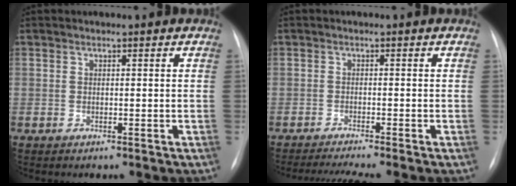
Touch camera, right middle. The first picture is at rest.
{"total": 5.1, "force": [-4.3, -1.1, 2.4], "torque": [-0.042, -0.014, -0.069]}